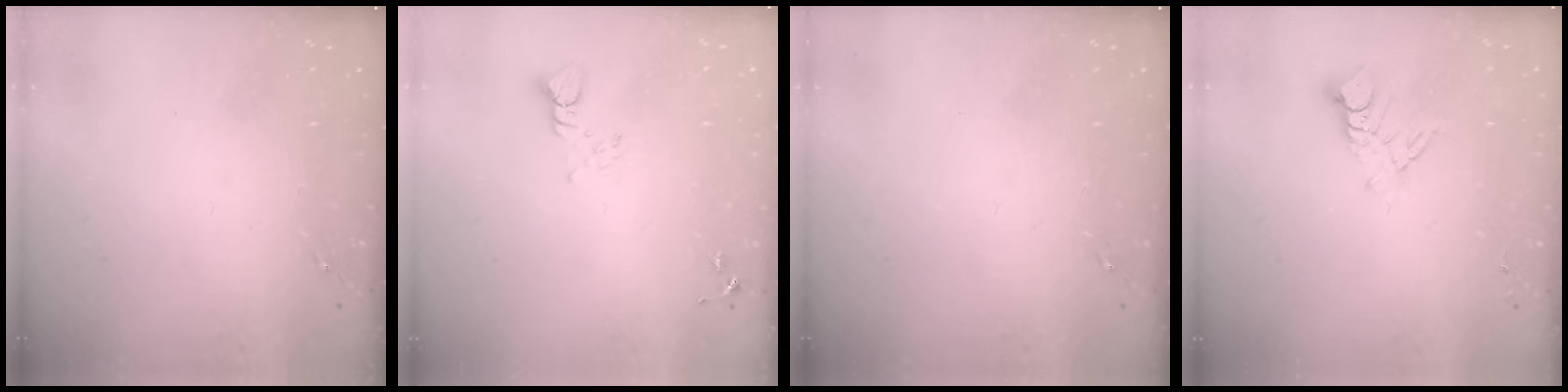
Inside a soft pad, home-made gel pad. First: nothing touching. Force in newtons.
{"total": 3.9, "press": 3.9, "slide": 0.4}
{"total": 0.0}
{"total": 6.8, "press": 6.8, "slide": 0.5}